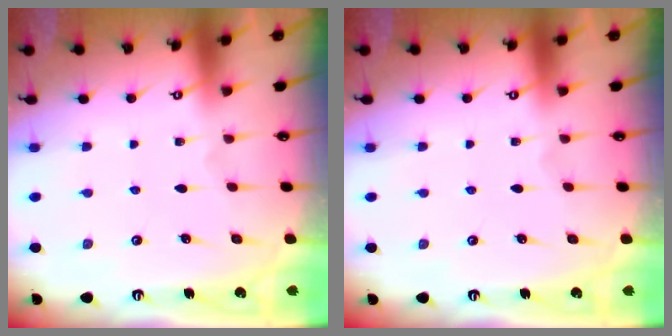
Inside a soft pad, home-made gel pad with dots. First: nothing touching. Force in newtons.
{"total": 0.0}